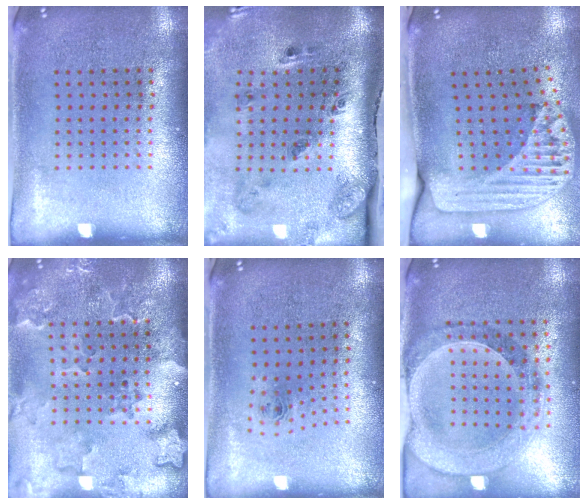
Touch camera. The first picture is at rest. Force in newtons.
{"total": 3.4, "press": 2.1, "slide": 2.6}
{"total": 2.4, "press": 1.7, "slide": 1.6}
{"total": 2.7, "press": 2.4, "slide": 1.2}
{"total": 0.8, "press": 0.3, "slide": 0.7}
{"total": 1.5, "press": 1.4, "slide": 0.3}